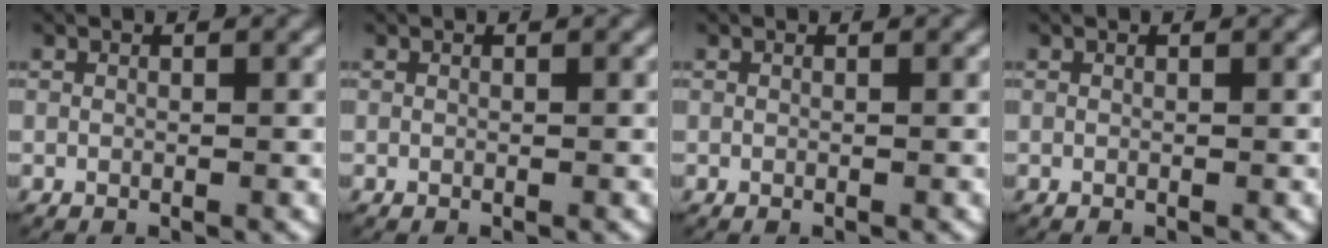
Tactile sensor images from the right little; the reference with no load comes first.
{"total": 0.0}
{"total": 0.0}
{"total": 0.0}